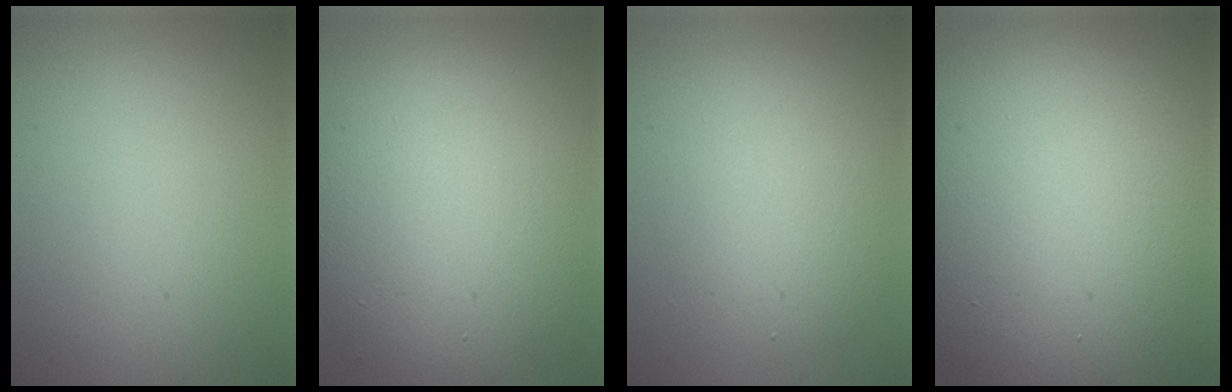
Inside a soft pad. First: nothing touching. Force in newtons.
{"total": 12.9, "press": 12.9, "slide": 0.6}
{"total": 4.1, "press": 4.1, "slide": 0.2}
{"total": 22.9, "press": 22.9, "slide": 1.8}